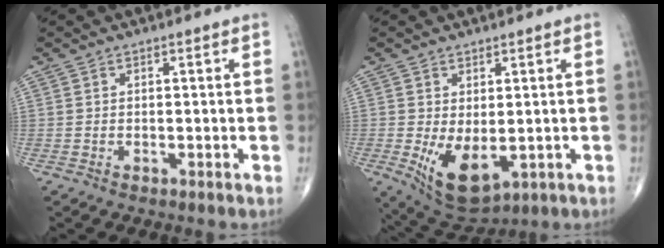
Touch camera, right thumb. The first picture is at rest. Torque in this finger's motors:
{"motor_torque": [0.10, 0.37, 0.63, 0.41, 0.26]}